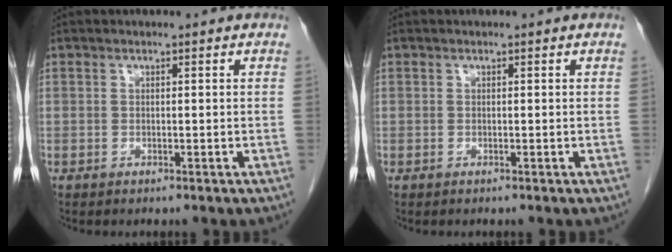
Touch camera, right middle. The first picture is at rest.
{"total": 0.0}